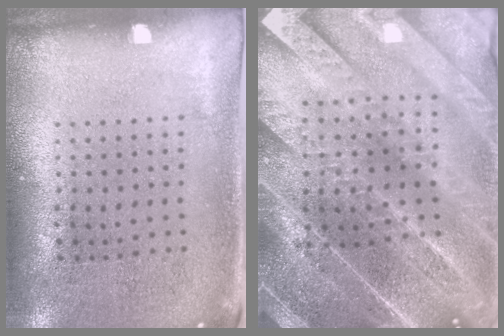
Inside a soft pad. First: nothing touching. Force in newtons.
{"total": 5.4, "press": 4.6, "slide": 2.8}